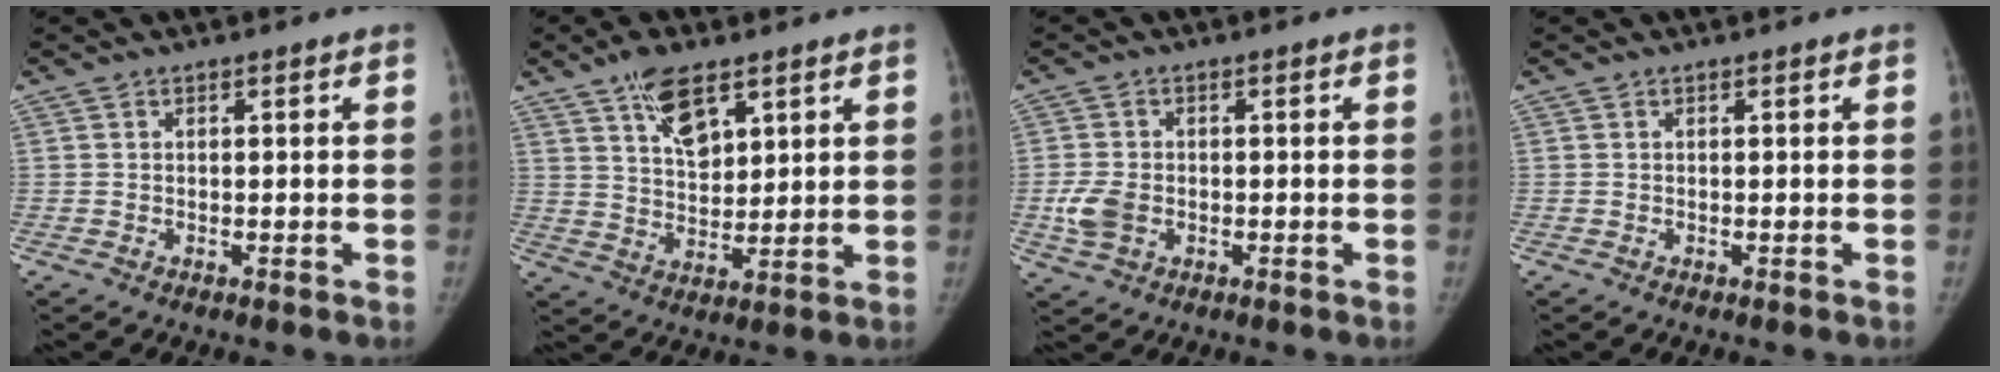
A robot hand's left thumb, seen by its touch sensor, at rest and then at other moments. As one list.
[{"total": 8.7, "force": [5.1, 4.2, 5.6], "torque": [-0.073, -0.031, 0.094]}, {"total": 5.3, "force": [-1.2, 3.8, 3.4], "torque": [-0.070, 0.002, -0.022]}, {"total": 0.0}]